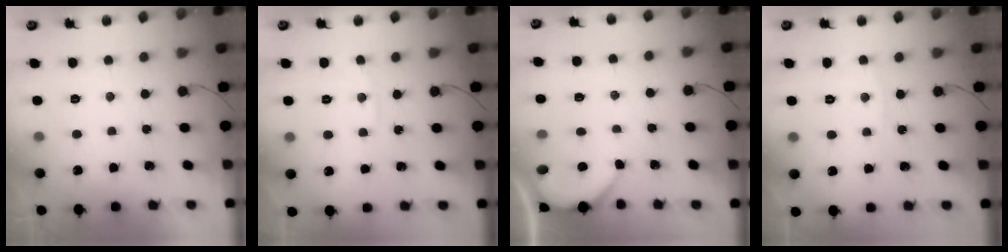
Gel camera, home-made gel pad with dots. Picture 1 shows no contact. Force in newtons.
{"total": 5.4, "press": 5.4, "slide": 0.6}
{"total": 2.6, "press": 2.6, "slide": 0.4}
{"total": 3.1, "press": 3.1, "slide": 0.2}